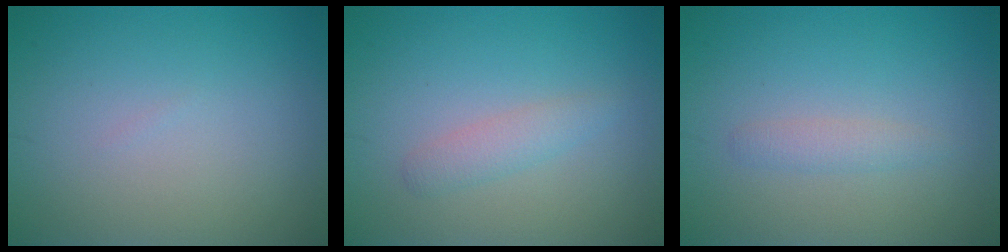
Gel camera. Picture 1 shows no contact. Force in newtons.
{"total": 1.1, "press": 1.1, "slide": 0.1}
{"total": 1.3, "press": 1.3, "slide": 0.1}